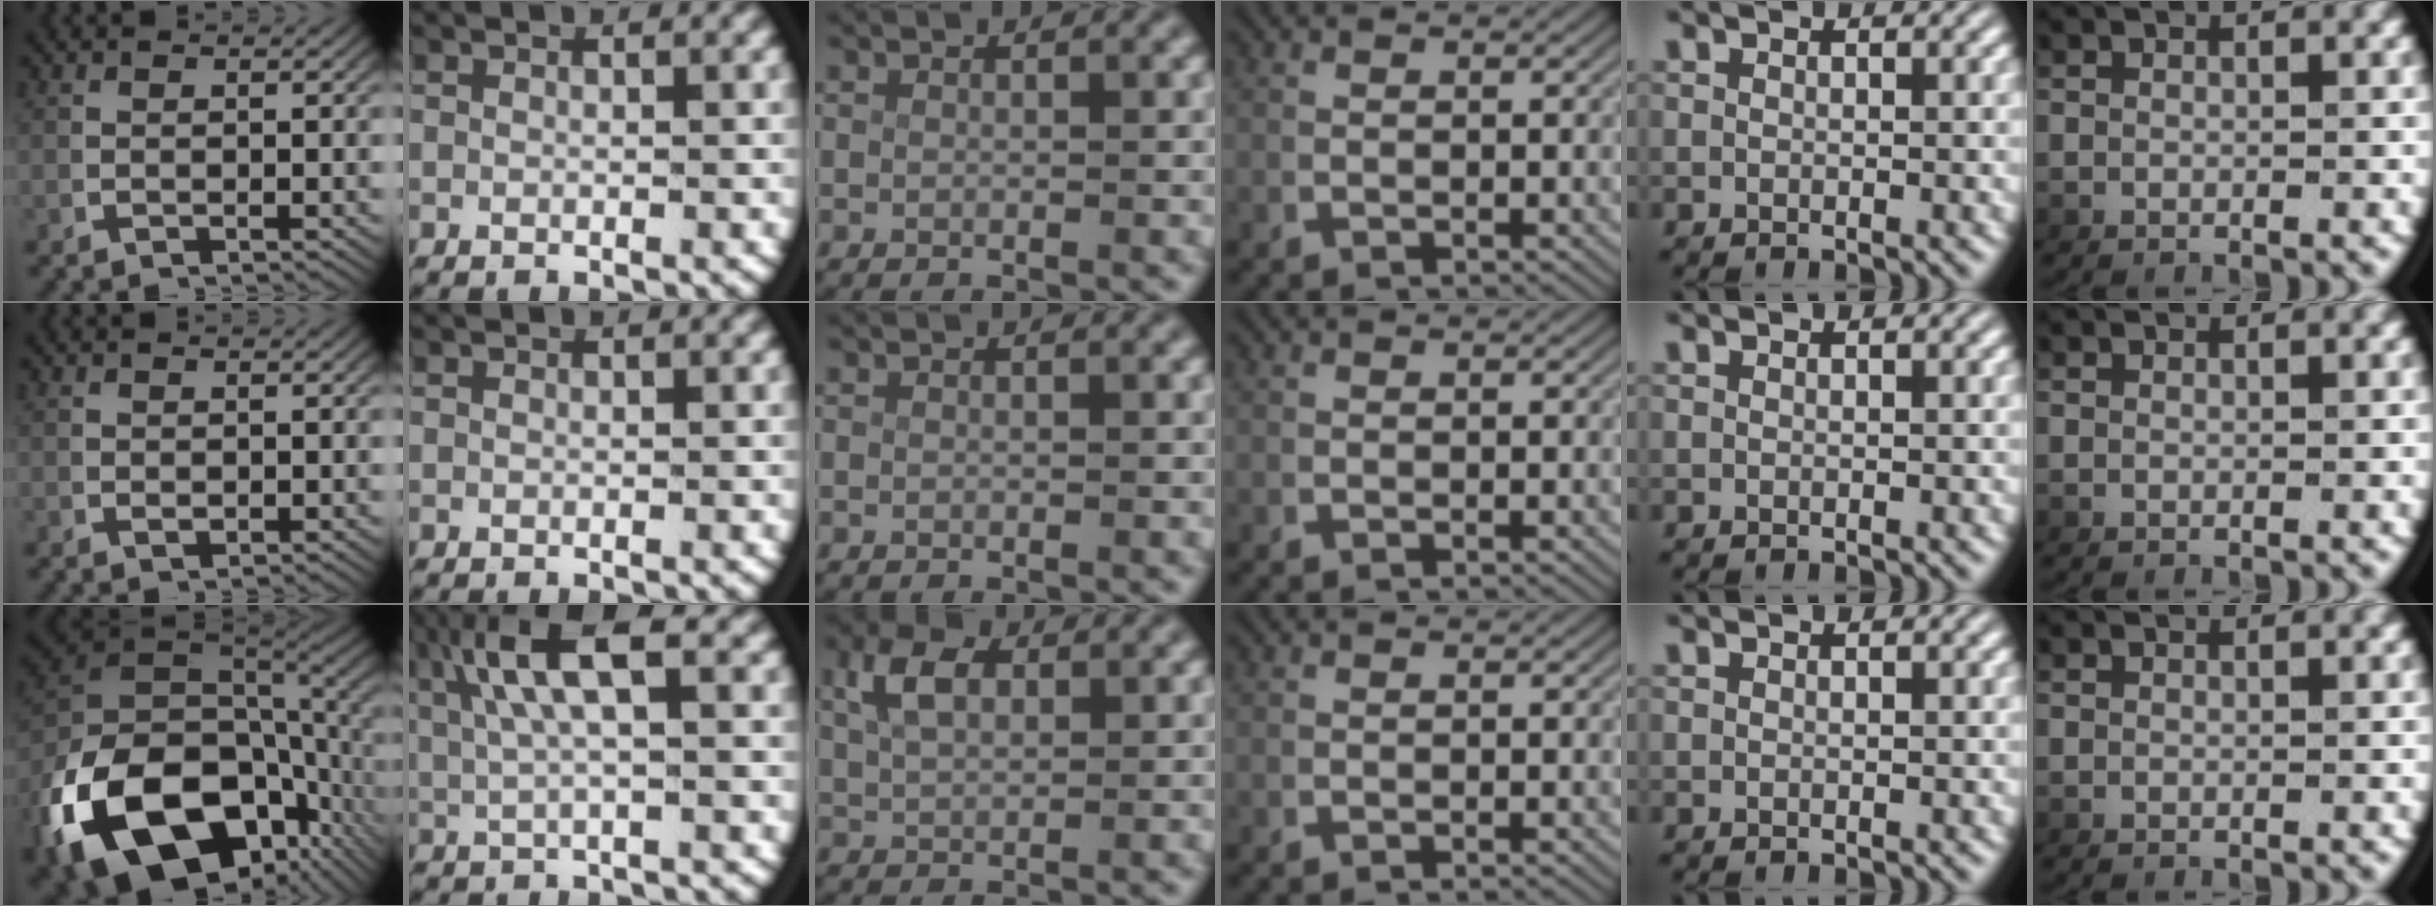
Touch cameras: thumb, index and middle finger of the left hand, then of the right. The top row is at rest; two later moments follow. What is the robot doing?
{"motion": "lift_and_place", "object": "photo album"}